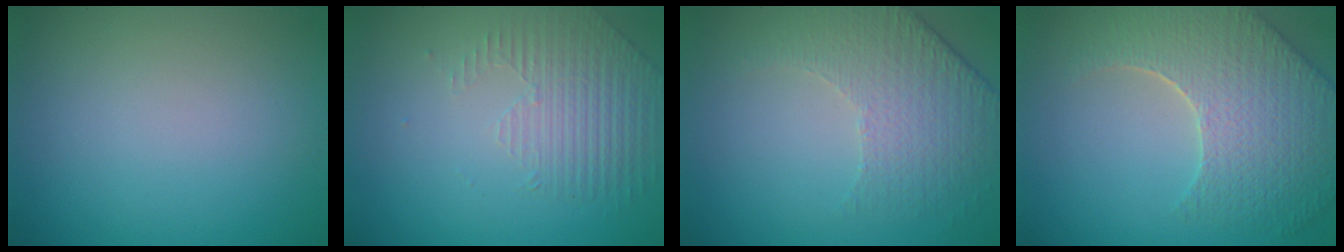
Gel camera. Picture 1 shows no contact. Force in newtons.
{"total": 1.7, "press": 1.3, "slide": 1.1}
{"total": 4.7, "press": 3.4, "slide": 3.2}
{"total": 7.6, "press": 5.8, "slide": 4.9}